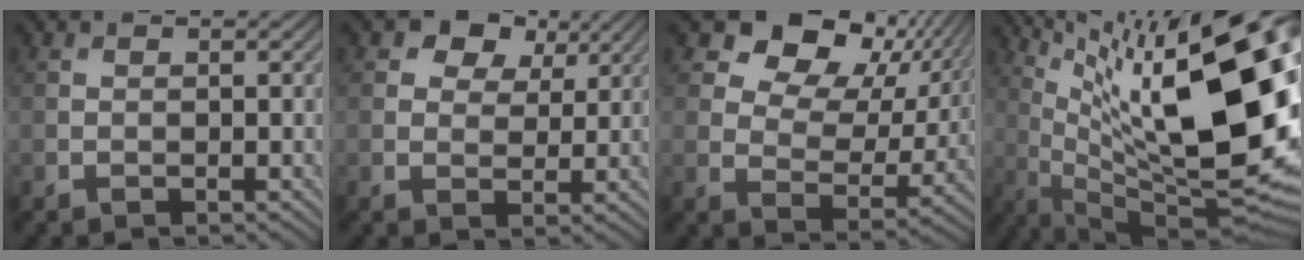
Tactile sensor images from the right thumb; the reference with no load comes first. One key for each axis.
{"total": 6.5, "fx": 3.6, "fy": 4.4, "fz": 3.3, "tx": -0.049, "ty": -0.006, "tz": 0.059}
{"total": 13.5, "fx": 7.4, "fy": 8.4, "fz": 7.6, "tx": -0.125, "ty": 0.006, "tz": 0.108}
{"total": 21.8, "fx": 6.1, "fy": 6.4, "fz": 20.0, "tx": -0.280, "ty": 0.026, "tz": 0.106}